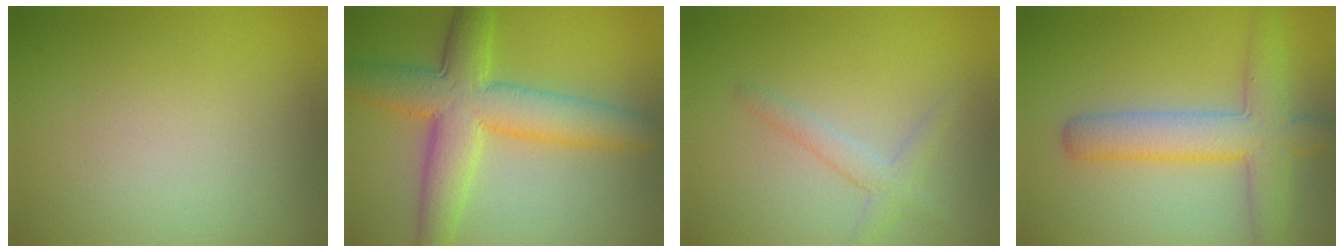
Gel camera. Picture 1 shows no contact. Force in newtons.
{"total": 8.6, "press": 8.6, "slide": 0.1}
{"total": 2.0, "press": 2.0, "slide": 0.1}
{"total": 6.2, "press": 6.2, "slide": 0.3}